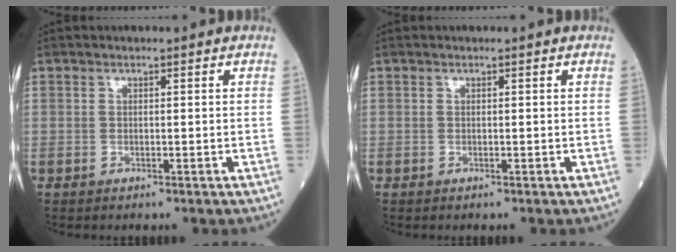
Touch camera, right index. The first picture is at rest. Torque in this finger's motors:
{"motor_torque": [0.00, 0.00, 0.00, 0.00]}